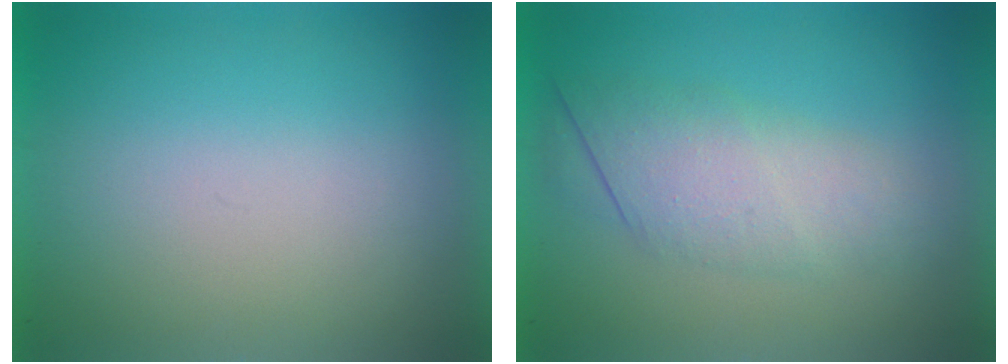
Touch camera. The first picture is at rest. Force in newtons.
{"total": 3.1}